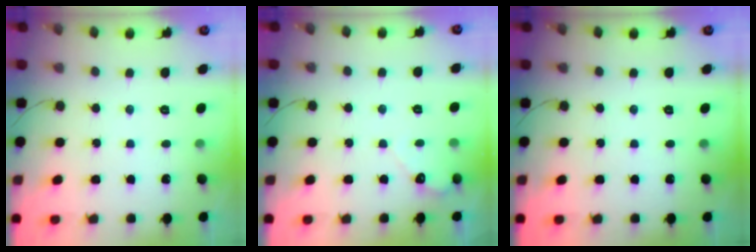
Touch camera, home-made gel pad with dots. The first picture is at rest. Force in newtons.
{"total": 2.7, "press": 2.7, "slide": 0.2}
{"total": 0.0}